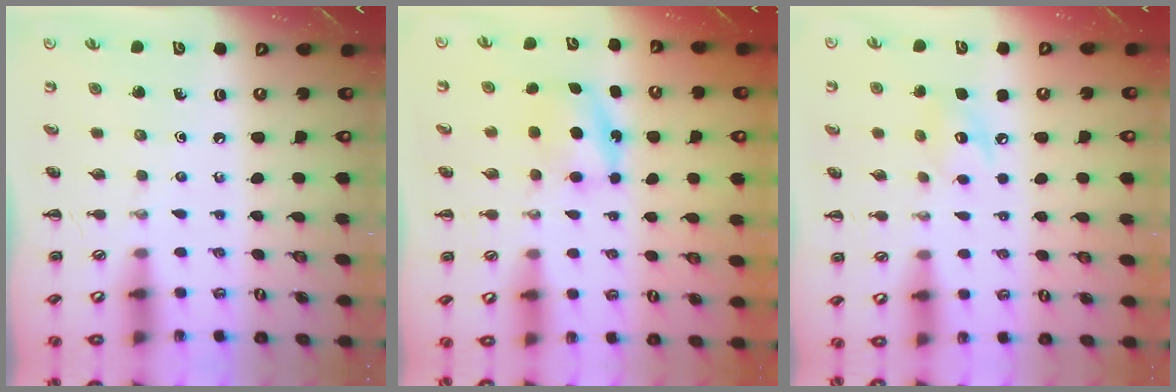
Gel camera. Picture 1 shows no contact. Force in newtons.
{"total": 5.1, "press": 4.9, "slide": 1.5}
{"total": 7.8, "press": 7.7, "slide": 1.2}